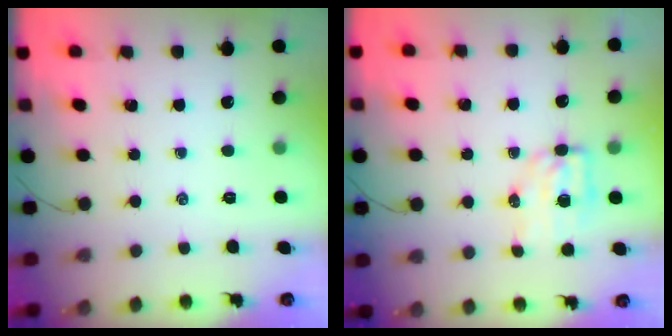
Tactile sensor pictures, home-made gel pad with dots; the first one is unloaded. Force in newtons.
{"total": 6.1, "press": 6.0, "slide": 1.0}